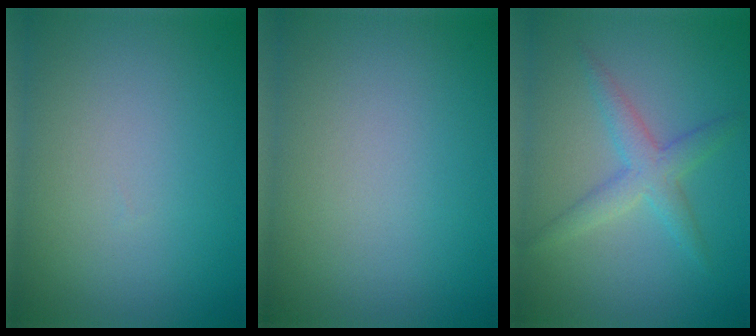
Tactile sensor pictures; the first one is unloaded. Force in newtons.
{"total": 0.0}
{"total": 2.9, "press": 2.9, "slide": 0.0}